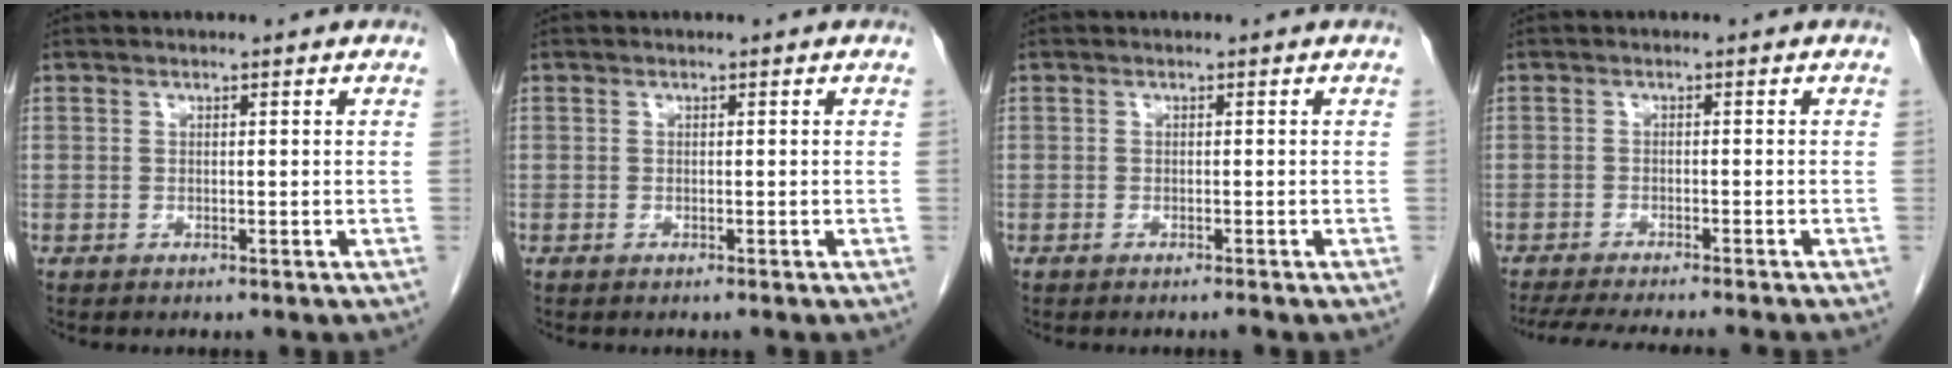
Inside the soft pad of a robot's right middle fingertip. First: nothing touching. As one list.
[{"total": 0.0}, {"total": 0.6, "force": [-0.6, -0.2, 0.3], "torque": [-0.007, 0.000, -0.011]}, {"total": 11.9, "force": [-10.6, 0.3, 5.4], "torque": [-0.068, -0.019, -0.150]}]